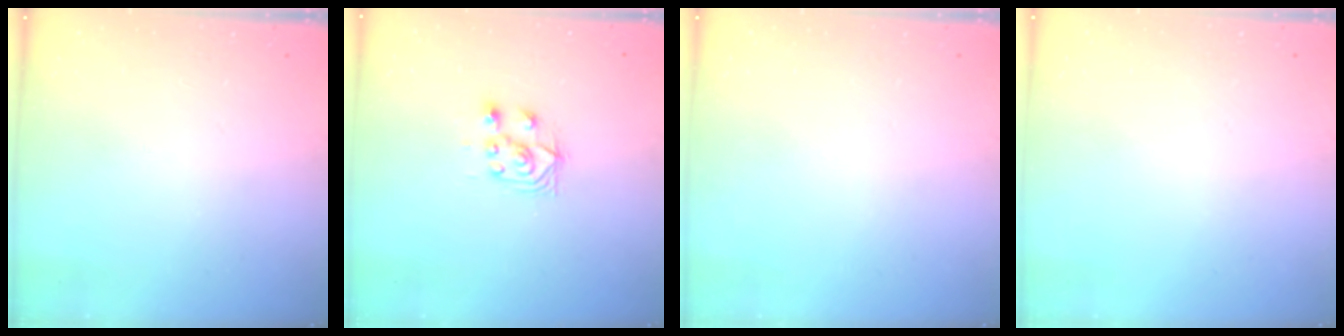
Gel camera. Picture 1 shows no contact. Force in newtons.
{"total": 4.4, "press": 4.2, "slide": 1.0}
{"total": 0.0}
{"total": 0.0}